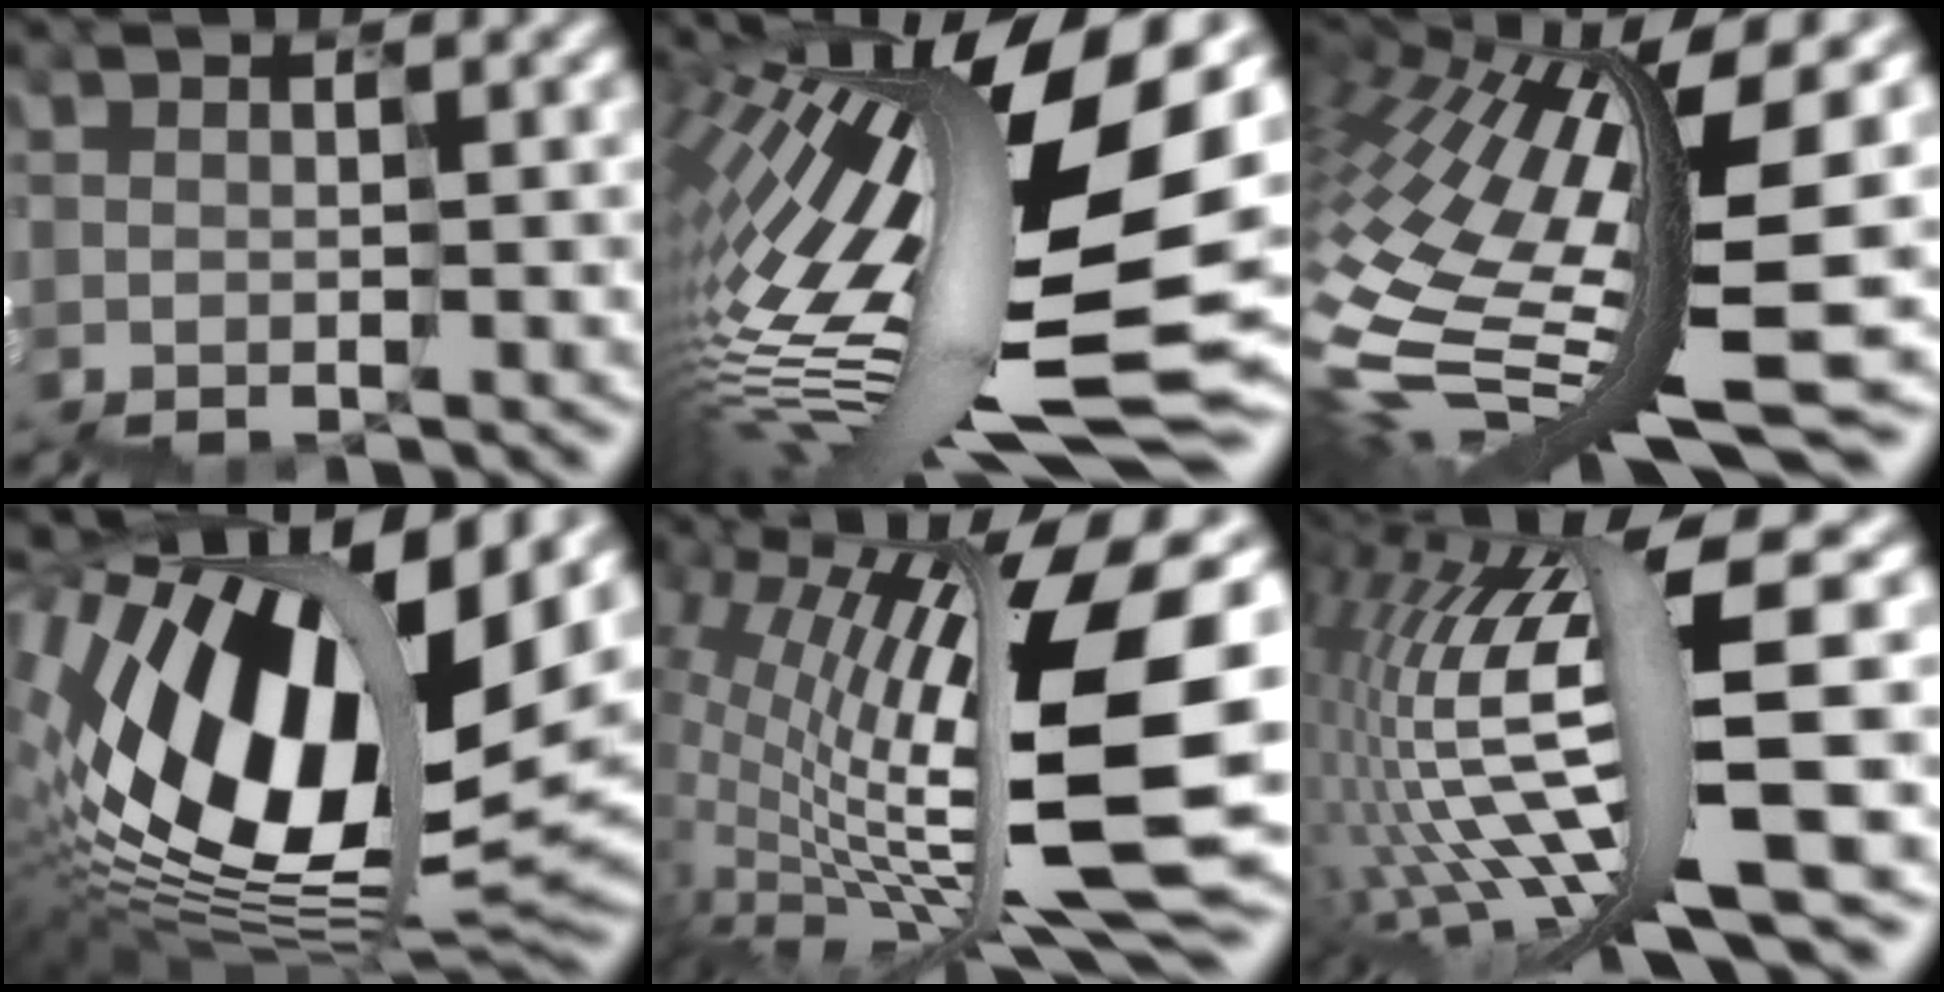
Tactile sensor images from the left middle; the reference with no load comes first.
{"total": 16.9, "force": [-0.6, 5.5, 16.0], "torque": [-0.305, -0.009, -0.021]}
{"total": 13.5, "force": [-0.8, 3.1, 13.1], "torque": [-0.286, -0.011, -0.006]}
{"total": 15.3, "force": [3.2, 7.8, 12.7], "torque": [-0.247, 0.022, 0.043]}
{"total": 13.8, "force": [0.8, 4.2, 13.1], "torque": [-0.254, 0.009, 0.015]}
{"total": 13.0, "force": [-0.2, 2.6, 12.7], "torque": [-0.268, -0.001, 0.011]}